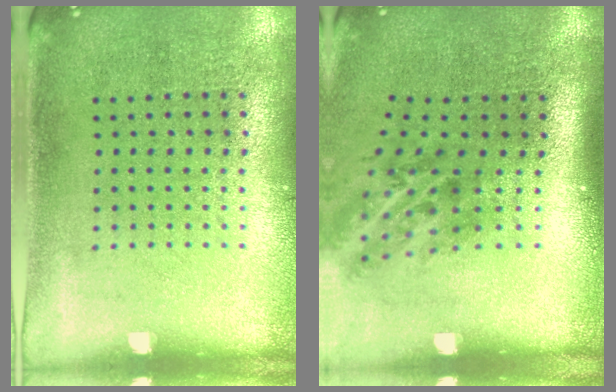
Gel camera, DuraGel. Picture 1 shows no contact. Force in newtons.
{"total": 2.1, "press": 1.4, "slide": 1.6}